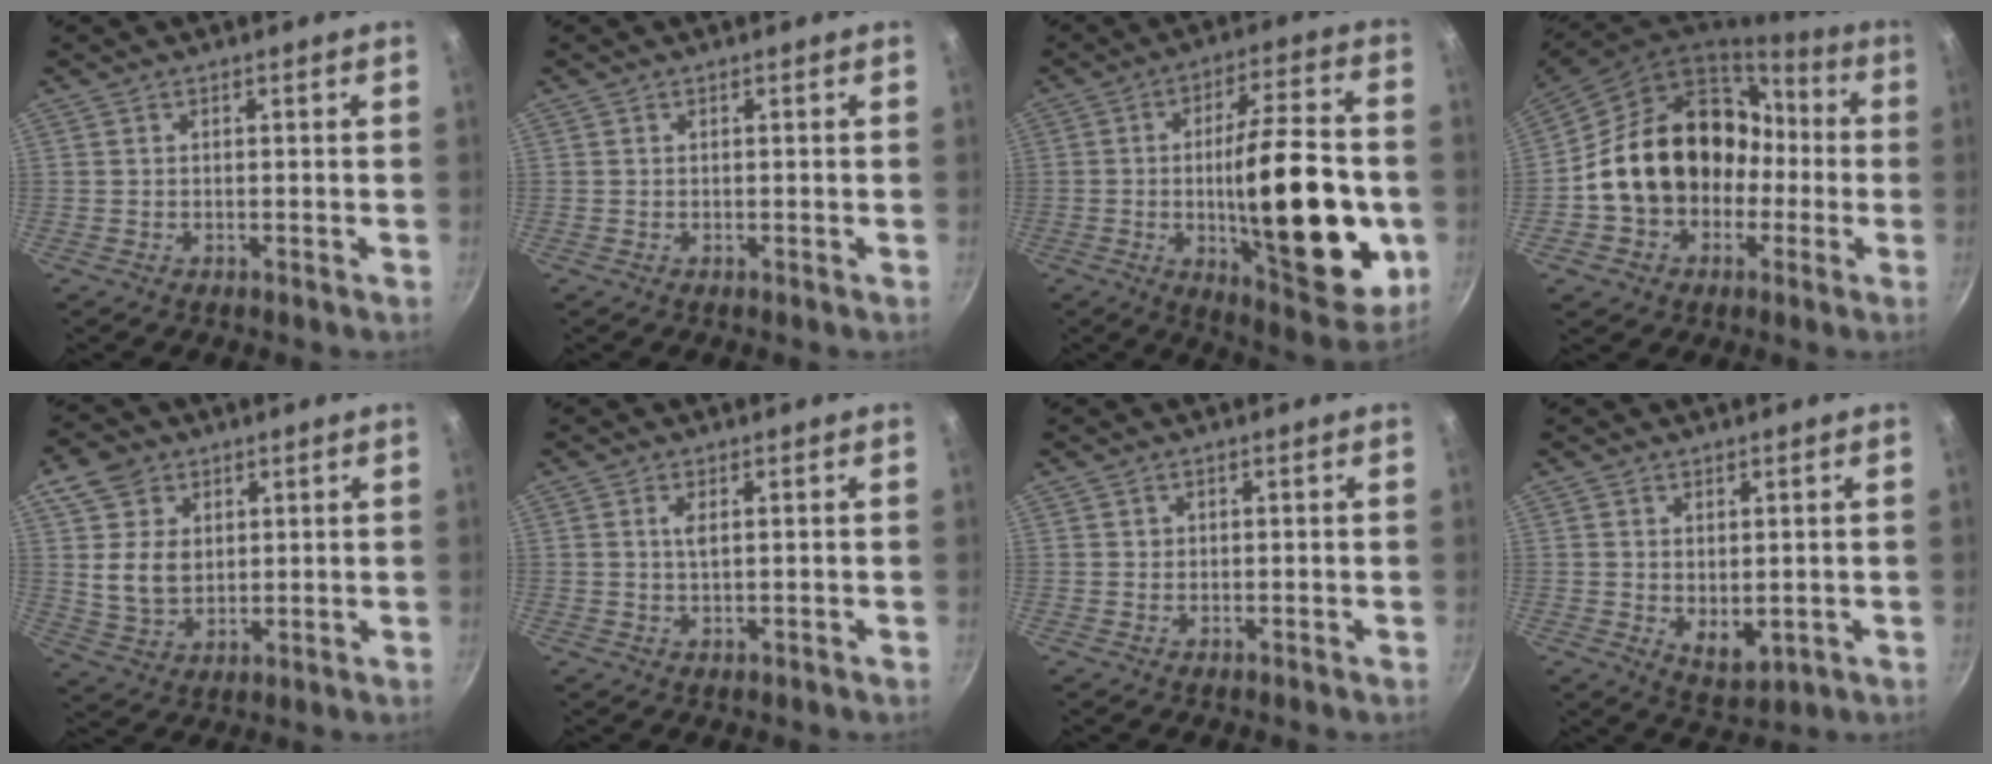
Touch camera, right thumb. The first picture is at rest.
{"total": 0.0}
{"total": 27.3, "force": [-4.6, 9.0, 25.4], "torque": [-0.343, 0.013, -0.059]}
{"total": 21.4, "force": [-1.6, 17.3, 12.5], "torque": [-0.192, 0.071, -0.012]}
{"total": 10.1, "force": [3.3, 7.9, 5.3], "torque": [-0.068, -0.017, 0.065]}
{"total": 2.0, "force": [0.5, 0.7, 1.8], "torque": [-0.036, -0.002, 0.012]}
{"total": 0.6, "force": [0.2, 0.5, 0.0], "torque": [0.005, 0.002, 0.002]}
{"total": 5.3, "force": [0.4, 3.2, 4.2], "torque": [-0.052, -0.019, 0.017]}